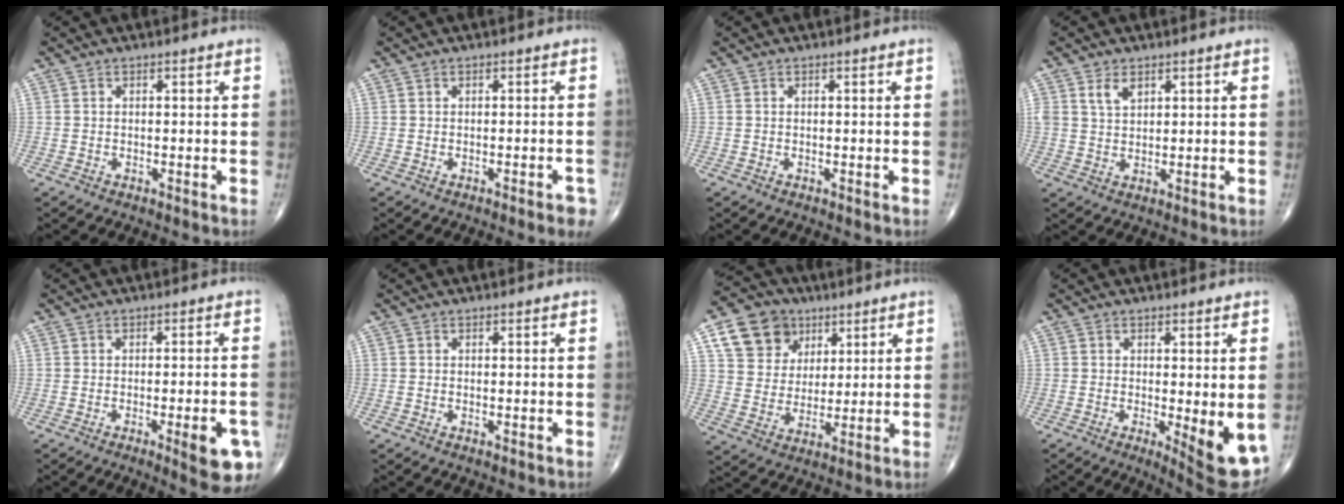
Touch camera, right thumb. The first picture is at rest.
{"total": 2.4, "force": [-1.5, 0.6, 1.9], "torque": [-0.019, 0.004, -0.016]}
{"total": 0.0}
{"total": 3.4, "force": [2.0, 2.0, 1.9], "torque": [-0.025, -0.011, 0.042]}
{"total": 8.5, "force": [-3.2, 2.3, 7.5], "torque": [-0.081, 0.000, -0.036]}
{"total": 0.0}
{"total": 12.8, "force": [6.1, 10.2, 4.8], "torque": [-0.055, -0.012, 0.111]}
{"total": 8.9, "force": [-1.8, 2.4, 8.3], "torque": [-0.103, -0.022, -0.018]}